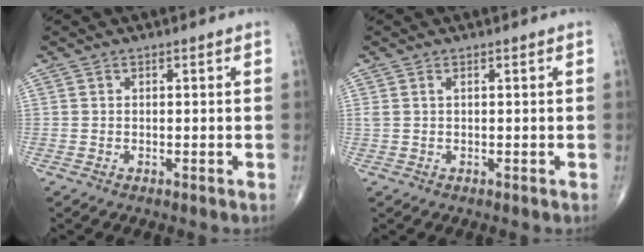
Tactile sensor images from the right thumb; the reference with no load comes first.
{"total": 1.0, "force": [0.4, 0.3, 0.9], "torque": [-0.030, 0.012, 0.013]}